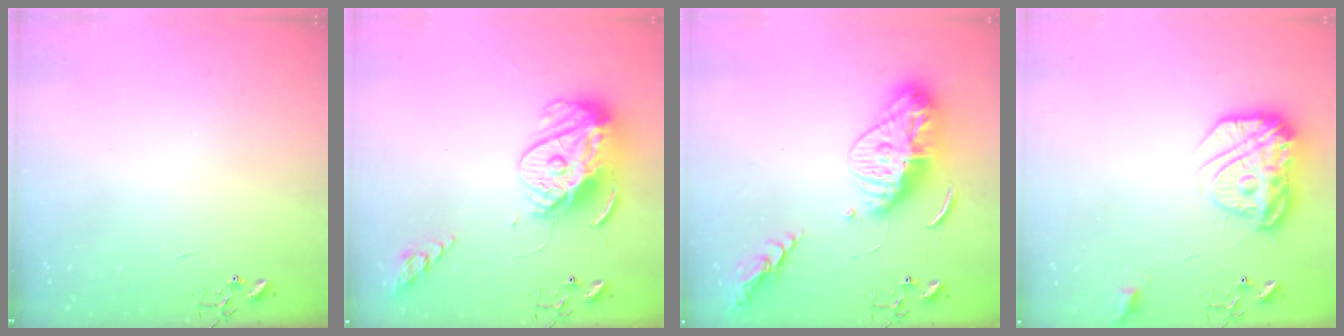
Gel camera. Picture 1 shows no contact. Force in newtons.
{"total": 16.5, "press": 16.4, "slide": 1.3}
{"total": 16.9, "press": 16.8, "slide": 1.6}
{"total": 18.0, "press": 17.9, "slide": 1.6}